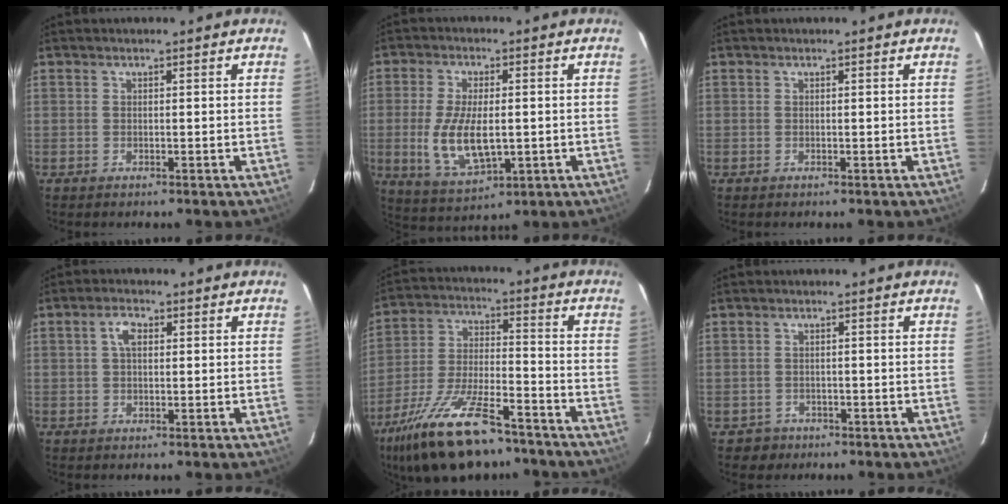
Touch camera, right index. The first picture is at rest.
{"total": 11.4, "force": [-1.4, 5.1, 10.0], "torque": [-0.205, -0.014, -0.017]}
{"total": 0.0}
{"total": 3.1, "force": [0.8, 1.7, 2.5], "torque": [-0.048, 0.010, 0.014]}
{"total": 20.1, "force": [-14.4, 6.7, 12.3], "torque": [-0.249, -0.032, -0.247]}
{"total": 2.6, "force": [-1.2, 2.3, 0.0], "torque": [-0.005, 0.006, -0.017]}